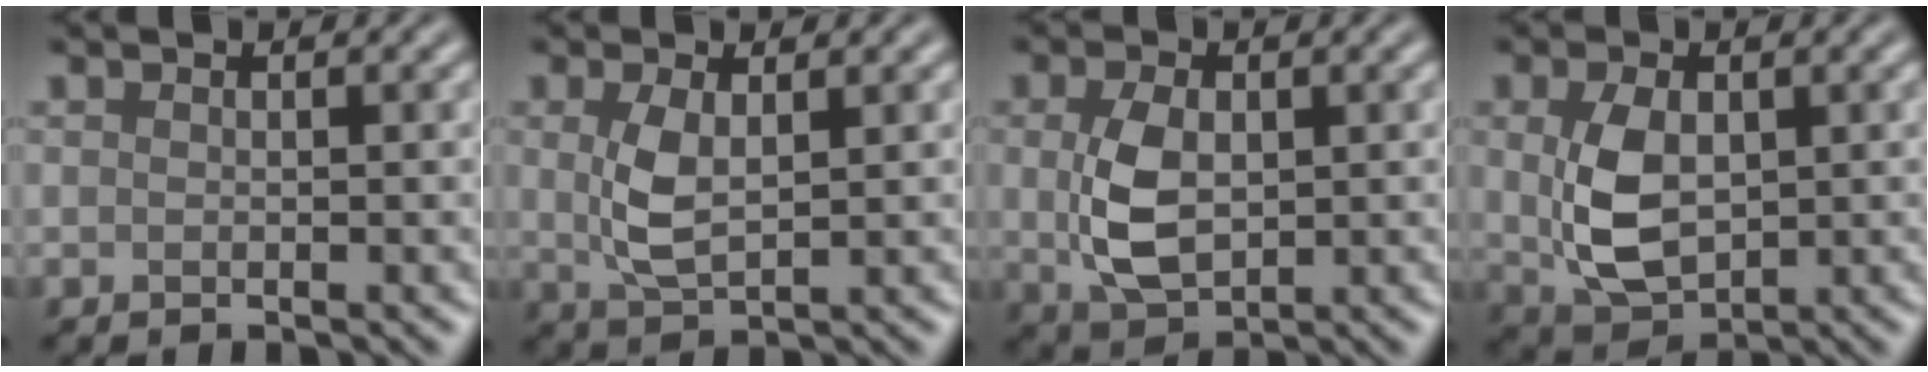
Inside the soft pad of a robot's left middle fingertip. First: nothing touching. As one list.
[{"total": 3.4, "force": [0.7, 1.6, 2.9], "torque": [-0.069, -0.003, 0.017]}, {"total": 5.2, "force": [0.3, 3.3, 4.0], "torque": [-0.094, -0.001, 0.012]}, {"total": 5.7, "force": [0.4, 3.7, 4.3], "torque": [-0.101, -0.006, 0.021]}]